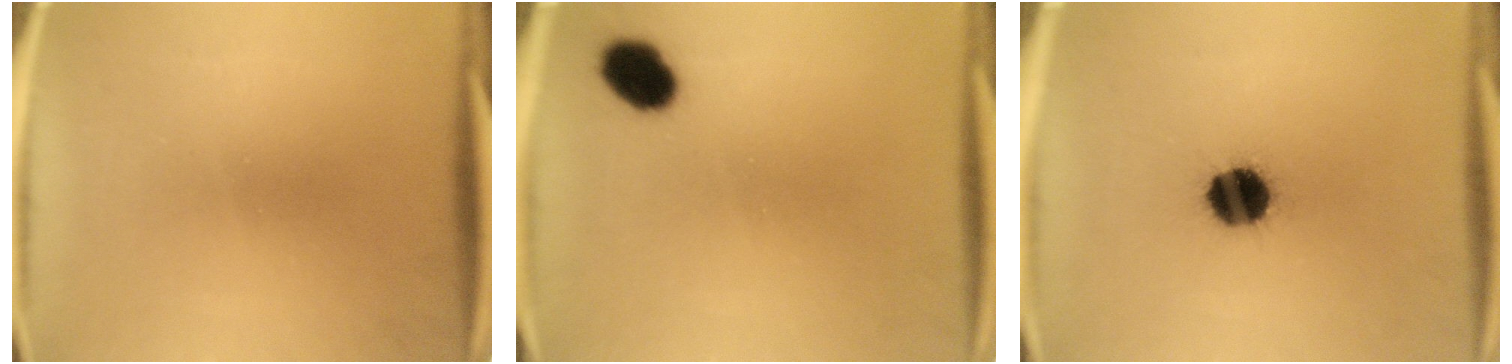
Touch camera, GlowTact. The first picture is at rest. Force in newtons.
{"total": 7.0}
{"total": 11.0}